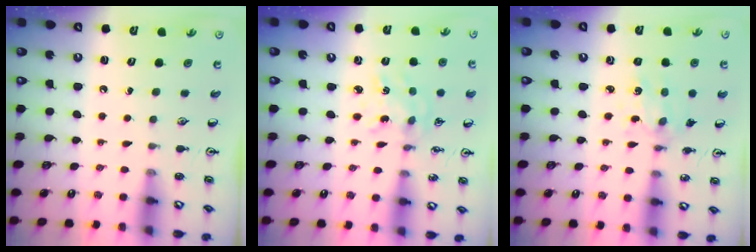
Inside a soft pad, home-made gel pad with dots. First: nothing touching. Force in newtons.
{"total": 2.1, "press": 2.1, "slide": 0.1}
{"total": 1.8, "press": 1.8, "slide": 0.3}